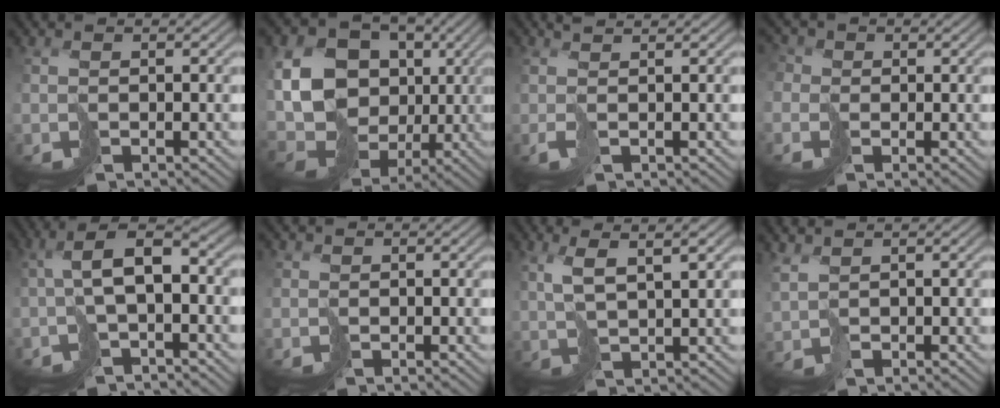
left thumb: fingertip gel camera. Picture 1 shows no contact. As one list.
[{"total": 17.4, "force": [0.2, 14.6, 9.5], "torque": [-0.244, -0.009, 0.018]}, {"total": 2.5, "force": [0.6, 0.7, 2.3], "torque": [-0.037, 0.010, 0.005]}, {"total": 4.2, "force": [-0.8, 3.8, 1.7], "torque": [-0.055, -0.004, -0.013]}, {"total": 7.3, "force": [-0.6, 2.9, 6.6], "torque": [-0.133, 0.011, -0.010]}, {"total": 0.9, "force": [0.1, 0.9, -0.1], "torque": [0.002, -0.003, 0.002]}, {"total": 6.6, "force": [3.3, 1.7, 5.4], "torque": [-0.096, 0.012, 0.069]}, {"total": 2.1, "force": [2.0, 0.5, 0.2], "torque": [-0.014, 0.005, 0.050]}]